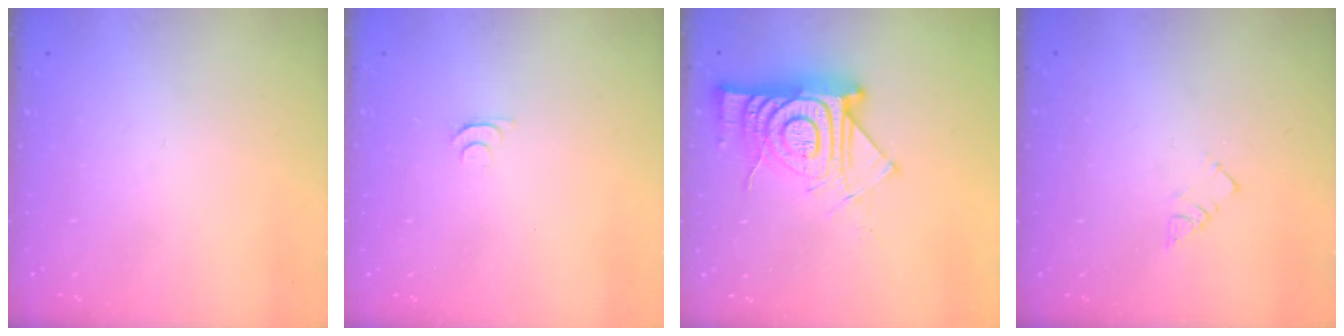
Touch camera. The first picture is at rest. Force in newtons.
{"total": 4.4, "press": 4.3, "slide": 0.6}
{"total": 16.8, "press": 16.7, "slide": 1.5}
{"total": 3.2, "press": 3.2, "slide": 0.0}